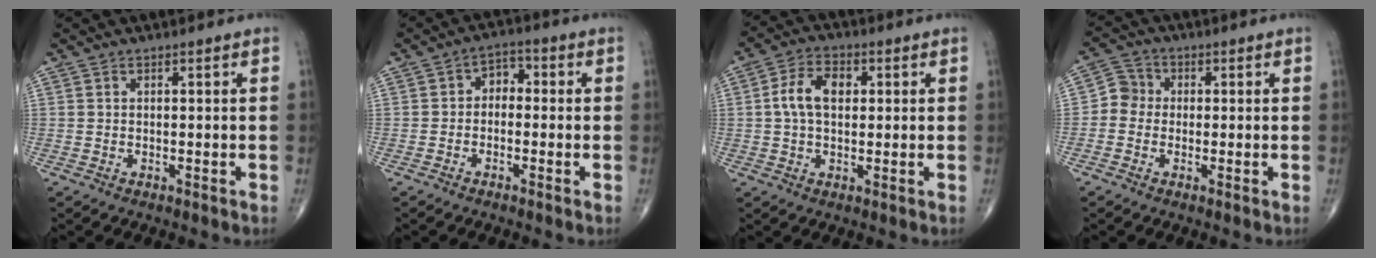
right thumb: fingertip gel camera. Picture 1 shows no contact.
{"total": 3.9, "force": [-0.5, 2.9, 2.6], "torque": [-0.019, 0.022, -0.023]}
{"total": 7.3, "force": [1.0, 4.6, 5.6], "torque": [-0.100, 0.016, 0.013]}
{"total": 4.1, "force": [-0.6, 3.8, 1.4], "torque": [-0.004, 0.011, -0.027]}